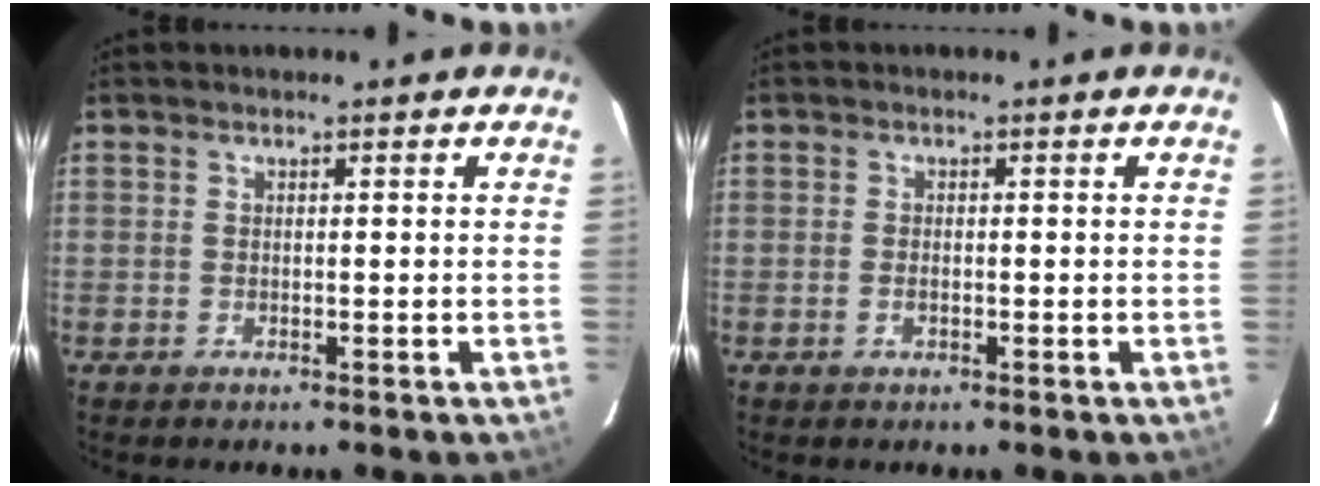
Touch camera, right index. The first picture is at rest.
{"total": 1.4, "force": [-0.5, 0.8, 1.0], "torque": [-0.021, 0.001, -0.010]}